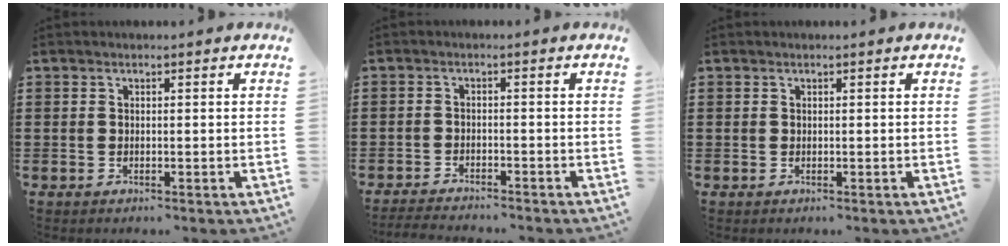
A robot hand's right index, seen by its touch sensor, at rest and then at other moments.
{"total": 2.3, "force": [-2.3, 0.1, -0.1], "torque": [-0.005, 0.000, -0.050]}
{"total": 0.0}